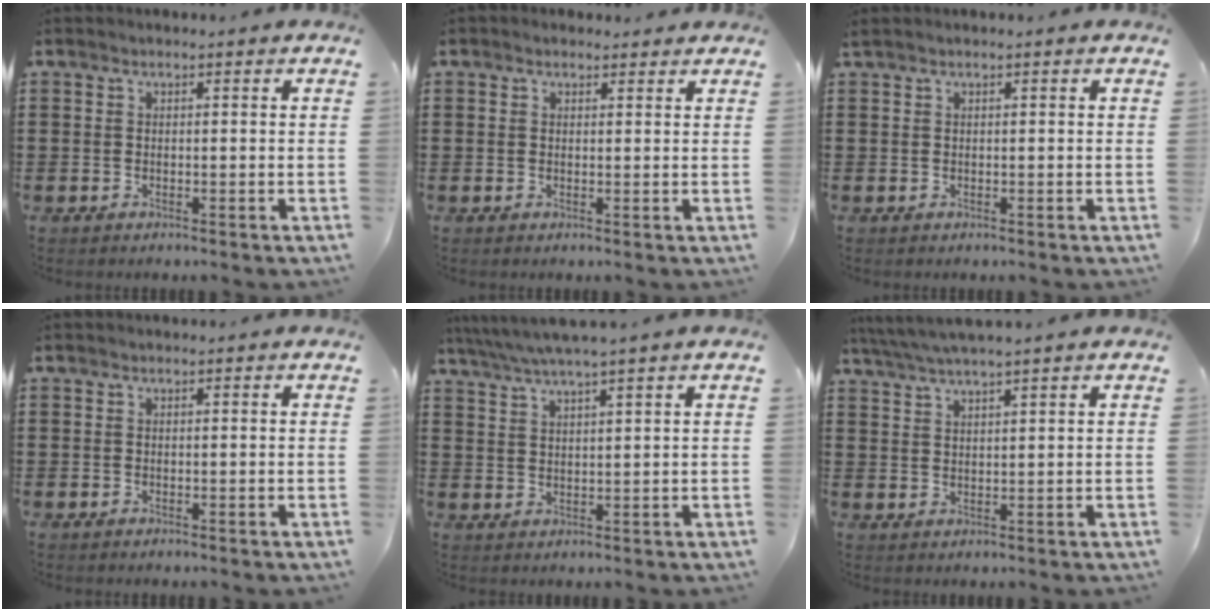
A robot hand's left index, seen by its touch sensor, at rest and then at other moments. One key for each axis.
{"total": 0.9, "fx": 0.8, "fy": 0.5, "fz": 0.1, "tx": -0.004, "ty": 0.004, "tz": 0.015}
{"total": 0.0}
{"total": 0.0}
{"total": 3.7, "fx": 3.1, "fy": -0.5, "fz": 2.0, "tx": -0.047, "ty": -0.008, "tz": 0.054}
{"total": 3.5, "fx": 3.0, "fy": -0.5, "fz": 1.6, "tx": -0.039, "ty": -0.005, "tz": 0.055}